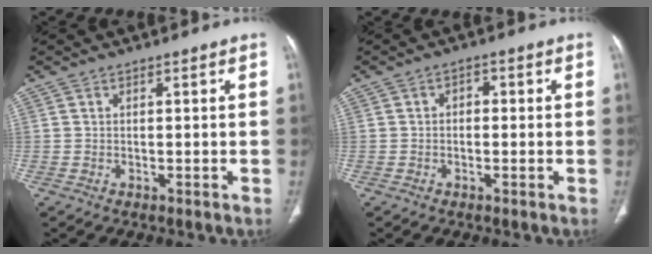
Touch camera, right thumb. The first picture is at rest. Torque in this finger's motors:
{"motor_torque": [0.06, -0.29, -0.27, 0.14, 0.00]}